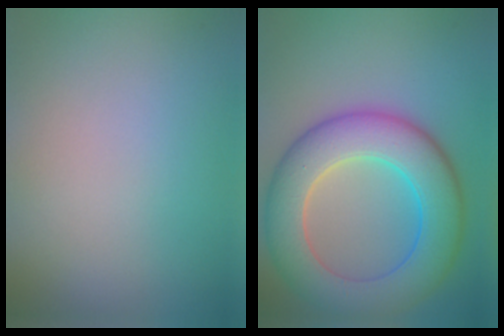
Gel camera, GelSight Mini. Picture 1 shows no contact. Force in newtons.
{"total": 9.8, "press": 9.8, "slide": 0.1}